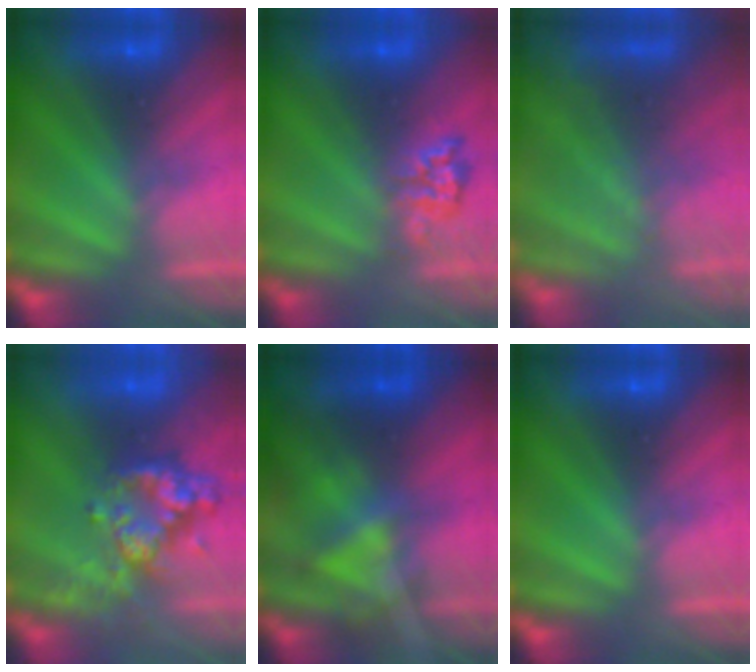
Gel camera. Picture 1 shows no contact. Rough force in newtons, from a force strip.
{"total": 2.4}
{"total": 8.1}
{"total": 7.7}
{"total": 4.2}
{"total": 0.0}